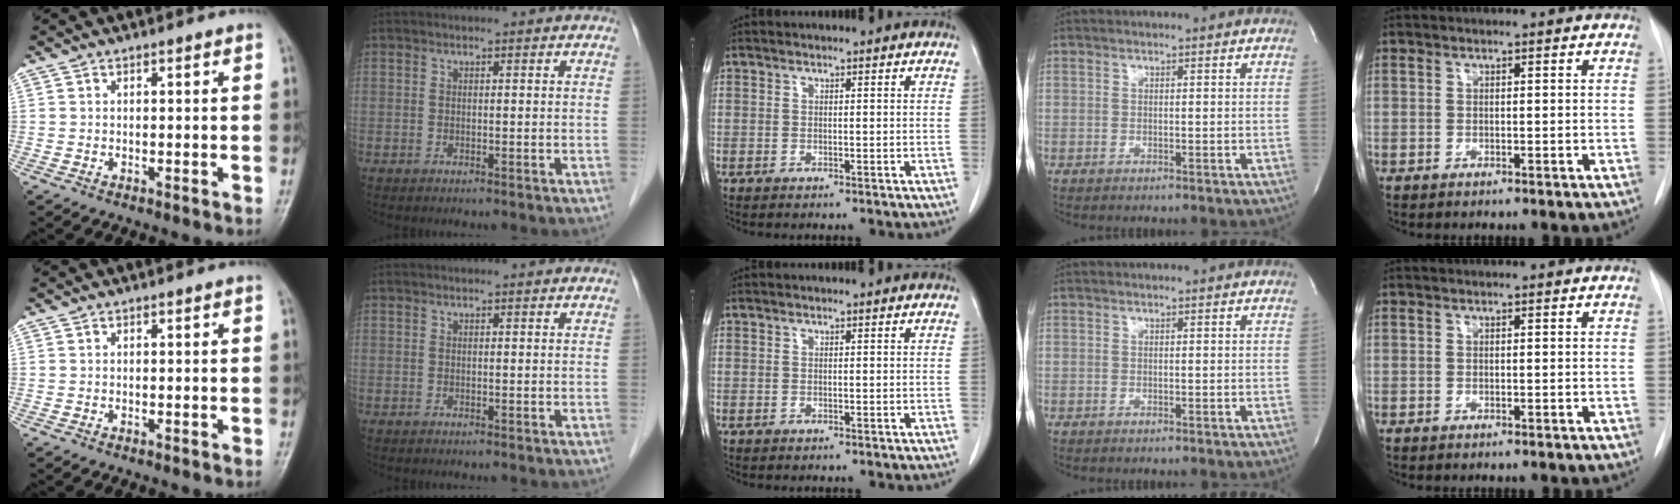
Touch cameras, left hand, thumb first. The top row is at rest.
{}